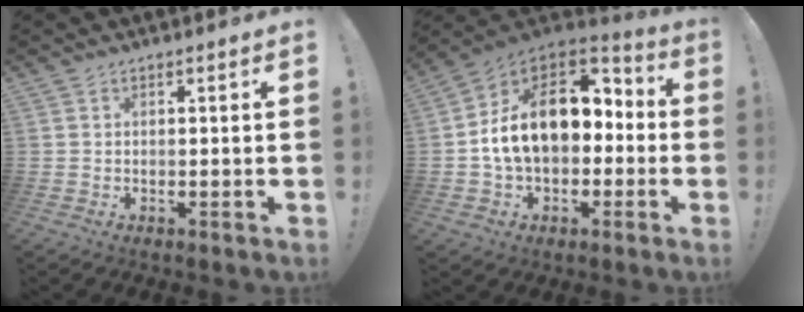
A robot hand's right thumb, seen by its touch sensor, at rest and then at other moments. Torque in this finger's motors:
{"motor_torque": [2.43, 2.58, 0.18, 0.00, 0.32]}